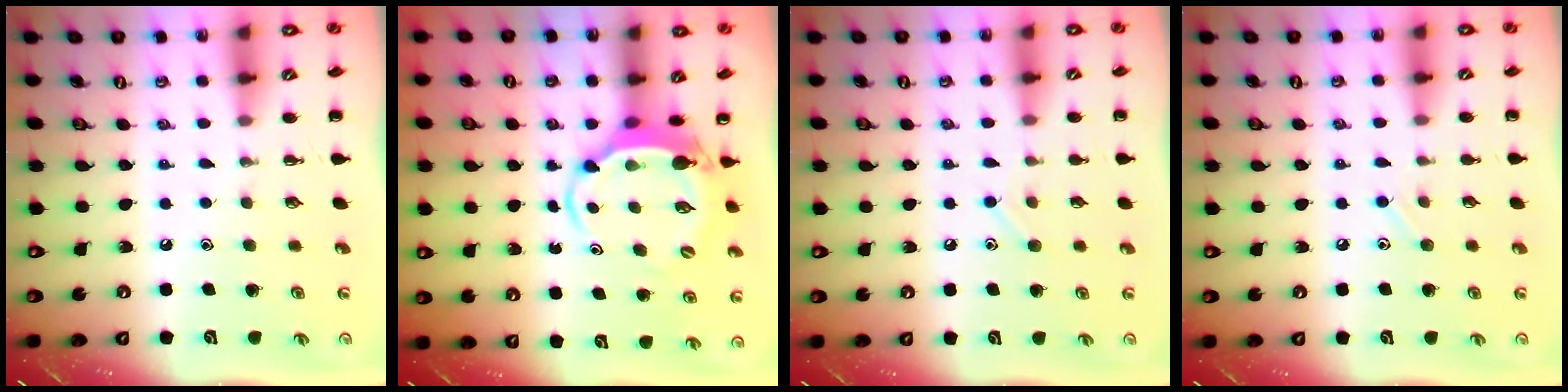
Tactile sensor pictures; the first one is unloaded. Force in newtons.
{"total": 5.5, "press": 5.4, "slide": 1.0}
{"total": 6.5, "press": 6.3, "slide": 1.7}
{"total": 5.9, "press": 5.6, "slide": 2.0}